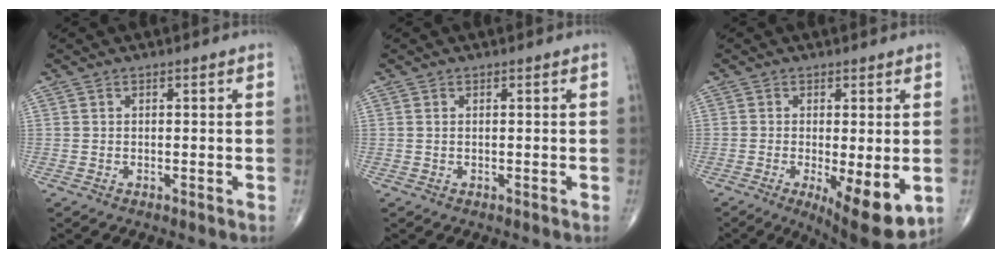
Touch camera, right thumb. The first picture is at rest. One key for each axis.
{"total": 0.0}
{"total": 11.0, "fx": -2.9, "fy": 3.5, "fz": 10.0, "tx": -0.145, "ty": -0.025, "tz": -0.035}